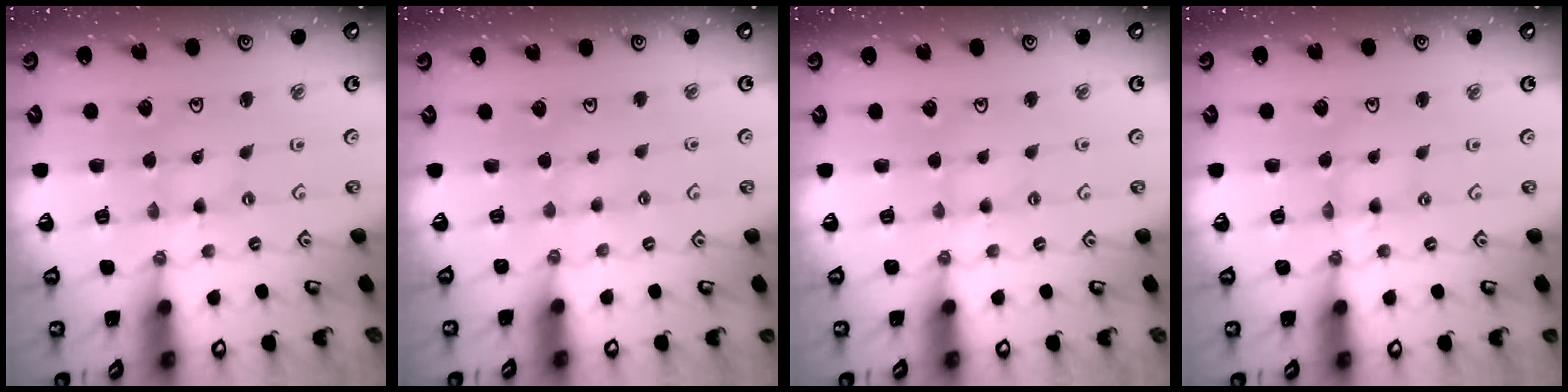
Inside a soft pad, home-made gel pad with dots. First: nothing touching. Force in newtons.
{"total": 1.1, "press": 1.1, "slide": 0.3}
{"total": 2.7, "press": 2.6, "slide": 0.4}
{"total": 1.2, "press": 1.2, "slide": 0.3}